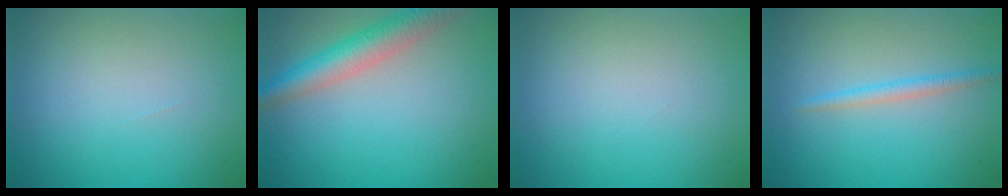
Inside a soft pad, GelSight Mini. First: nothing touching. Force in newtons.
{"total": 5.2, "press": 5.2, "slide": 0.2}
{"total": 0.0}
{"total": 1.6, "press": 1.6, "slide": 0.0}